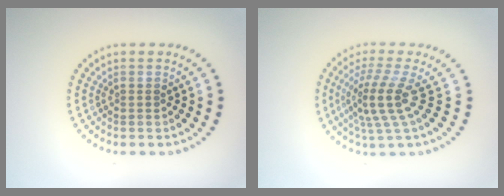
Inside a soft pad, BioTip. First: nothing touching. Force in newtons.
{"total": 3.8, "press": 2.7, "slide": 2.7}